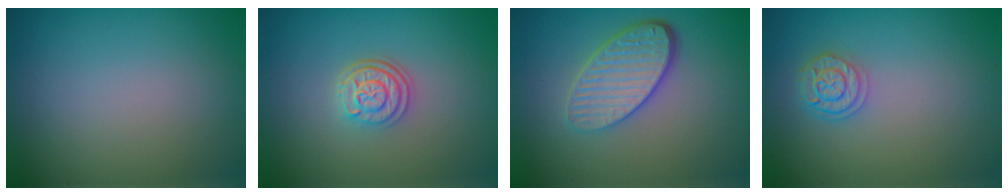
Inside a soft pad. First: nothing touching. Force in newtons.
{"total": 3.0, "press": 2.5, "slide": 1.7}
{"total": 5.1, "press": 3.7, "slide": 3.5}
{"total": 2.5, "press": 2.1, "slide": 1.3}